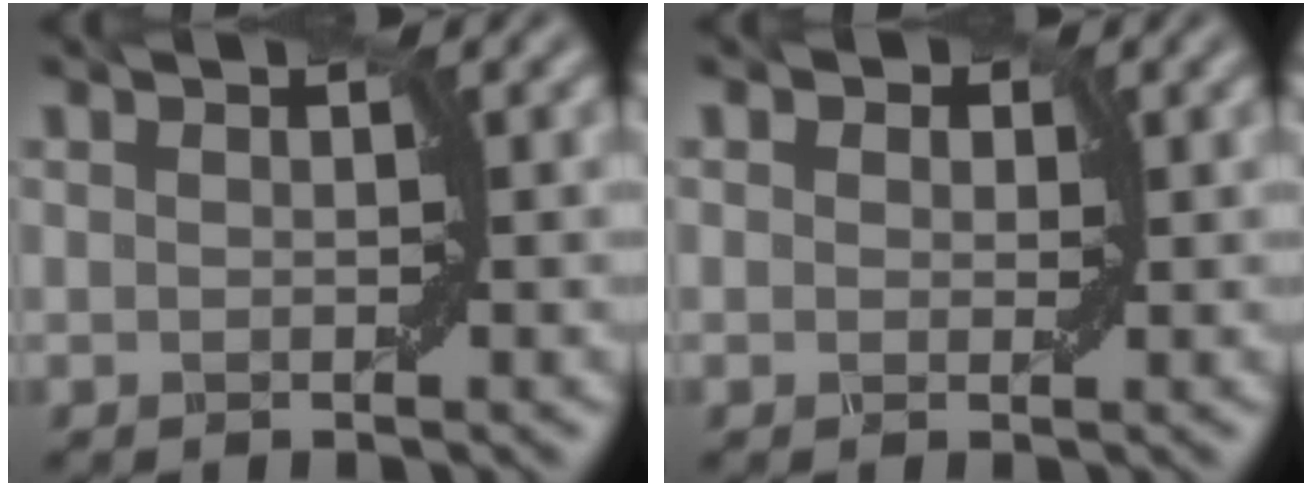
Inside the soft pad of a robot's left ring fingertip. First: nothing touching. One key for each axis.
{"total": 1.8, "fx": 0.9, "fy": 1.3, "fz": 0.8, "tx": -0.010, "ty": 0.005, "tz": 0.000}